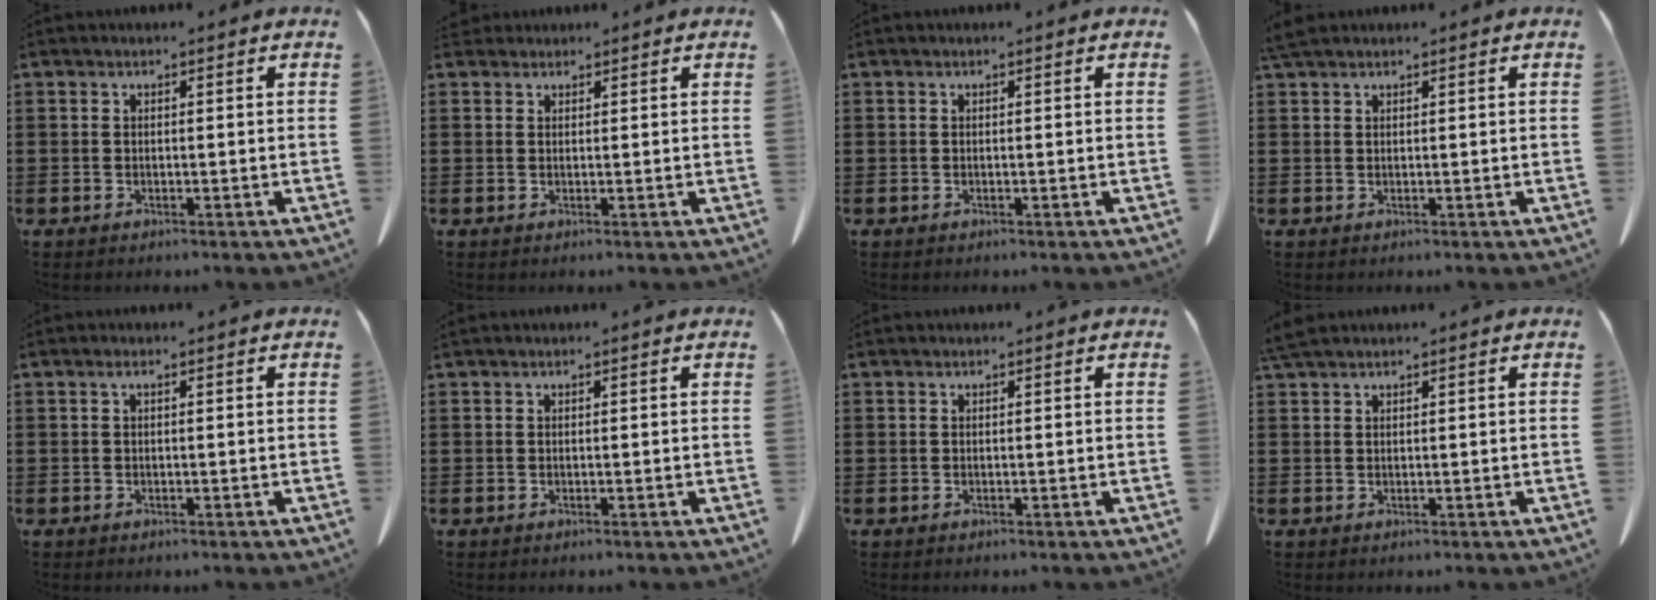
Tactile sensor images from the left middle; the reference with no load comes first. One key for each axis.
{"total": 1.4, "fx": 1.3, "fy": 0.6, "fz": 0.2, "tx": -0.008, "ty": 0.001, "tz": 0.027}
{"total": 0.0}
{"total": 1.8, "fx": 1.4, "fy": 0.3, "fz": 1.0, "tx": -0.025, "ty": 0.000, "tz": 0.028}
{"total": 0.7, "fx": 0.1, "fy": 0.1, "fz": 0.7, "tx": -0.015, "ty": 0.000, "tz": 0.002}
{"total": 0.0}
{"total": 0.0}
{"total": 2.1, "fx": 1.8, "fy": 0.3, "fz": 1.1, "tx": -0.027, "ty": 0.000, "tz": 0.034}